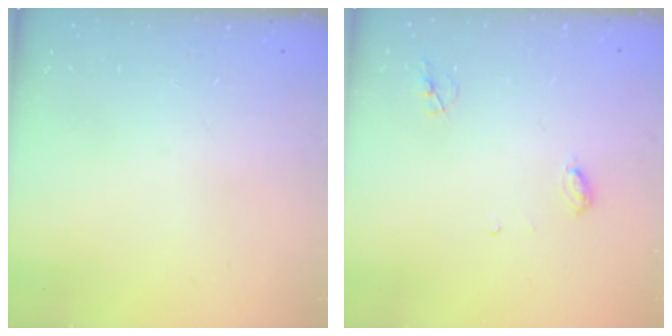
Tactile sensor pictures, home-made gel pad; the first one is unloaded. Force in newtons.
{"total": 5.3, "press": 5.3, "slide": 0.5}